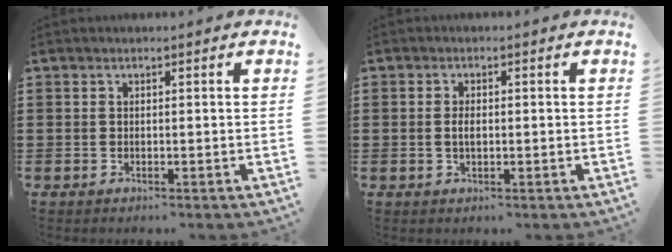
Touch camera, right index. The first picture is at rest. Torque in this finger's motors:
{"motor_torque": [2.14, 0.00, 0.11, 0.05]}